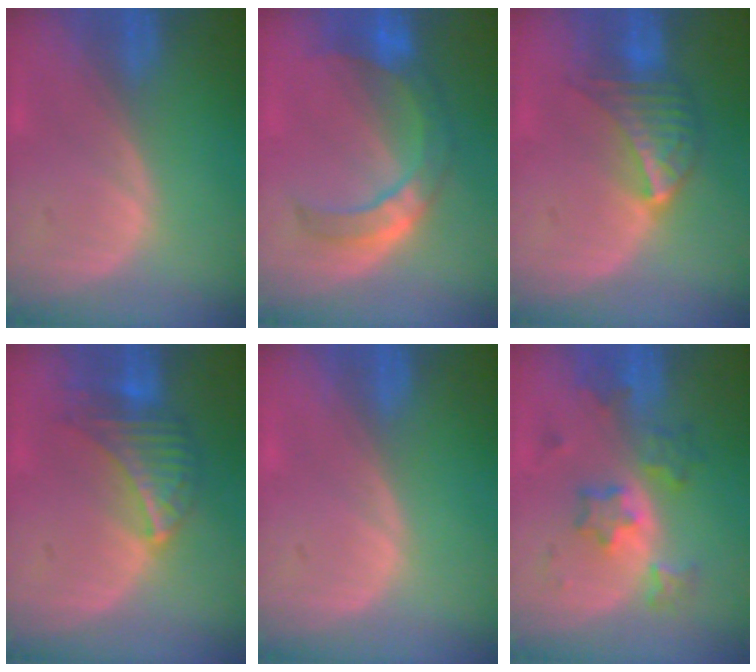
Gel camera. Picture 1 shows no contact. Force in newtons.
{"total": 7.5, "press": 7.2, "slide": 2.0}
{"total": 7.1, "press": 6.4, "slide": 3.1}
{"total": 6.8, "press": 6.7, "slide": 1.5}
{"total": 0.0}
{"total": 6.0, "press": 6.0, "slide": 0.6}